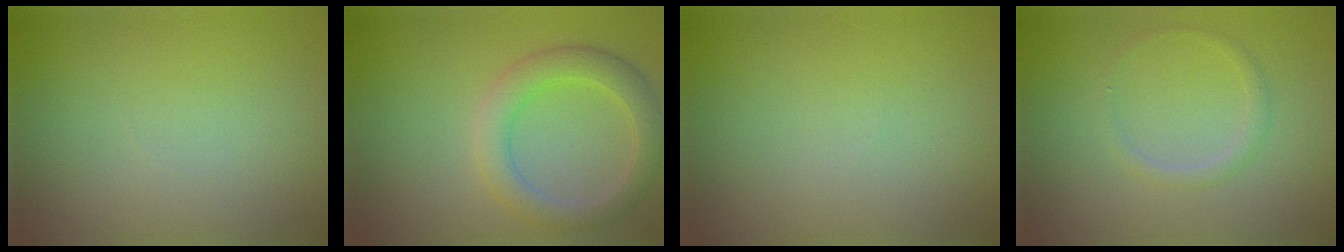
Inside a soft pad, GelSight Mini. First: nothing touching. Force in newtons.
{"total": 3.8, "press": 3.8, "slide": 0.3}
{"total": 0.0}
{"total": 1.2, "press": 1.2, "slide": 0.1}